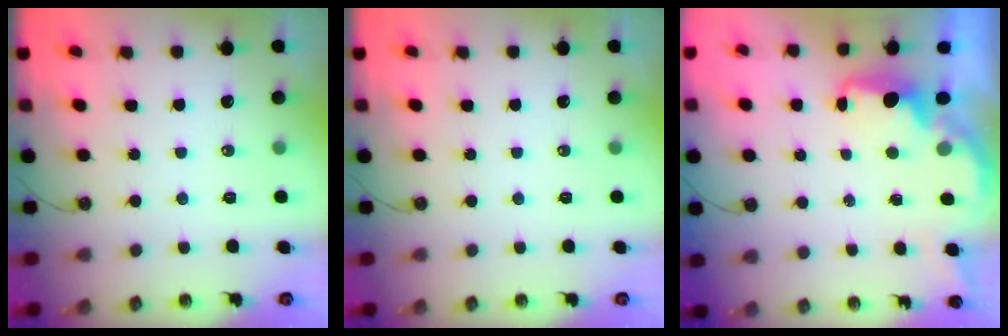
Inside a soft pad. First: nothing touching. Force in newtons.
{"total": 0.0}
{"total": 2.3, "press": 2.1, "slide": 0.8}